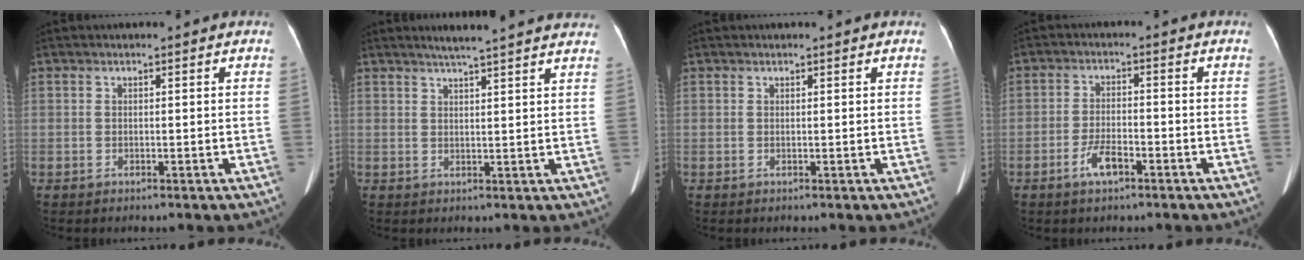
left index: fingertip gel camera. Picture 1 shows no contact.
{"total": 12.1, "force": [10.7, 0.4, 5.6], "torque": [-0.076, 0.018, 0.122]}
{"total": 0.6, "force": [0.6, 0.0, 0.2], "torque": [-0.004, 0.009, 0.008]}
{"total": 4.0, "force": [-2.5, 1.2, 2.9], "torque": [-0.059, 0.000, -0.047]}